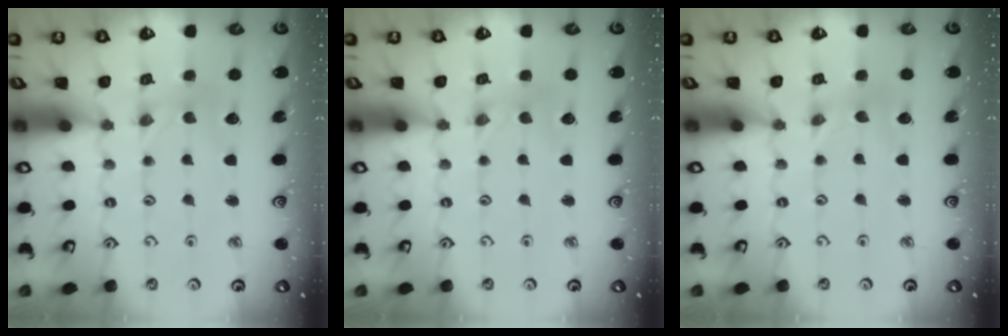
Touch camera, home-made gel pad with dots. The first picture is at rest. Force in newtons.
{"total": 0.9, "press": 0.9, "slide": 0.1}
{"total": 0.0}